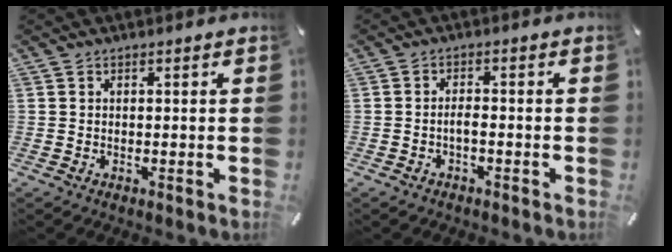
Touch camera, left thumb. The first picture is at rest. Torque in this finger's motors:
{"motor_torque": [0.55, 0.30, 0.20, -0.15, 0.01]}